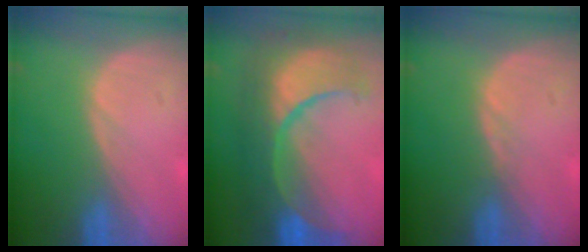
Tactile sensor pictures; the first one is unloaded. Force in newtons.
{"total": 11.9, "press": 11.8, "slide": 1.4}
{"total": 0.7, "press": 0.7, "slide": 0.2}